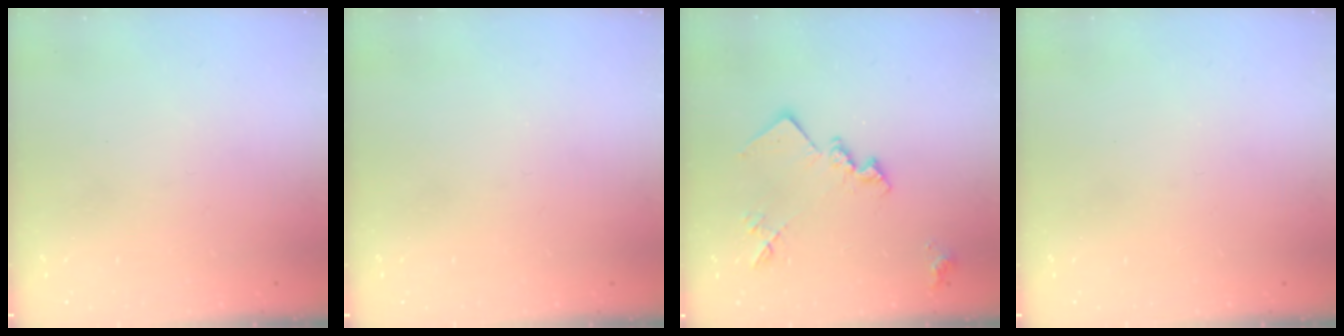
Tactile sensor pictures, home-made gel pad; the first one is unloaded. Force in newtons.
{"total": 0.0}
{"total": 14.6, "press": 14.5, "slide": 0.6}
{"total": 0.0}